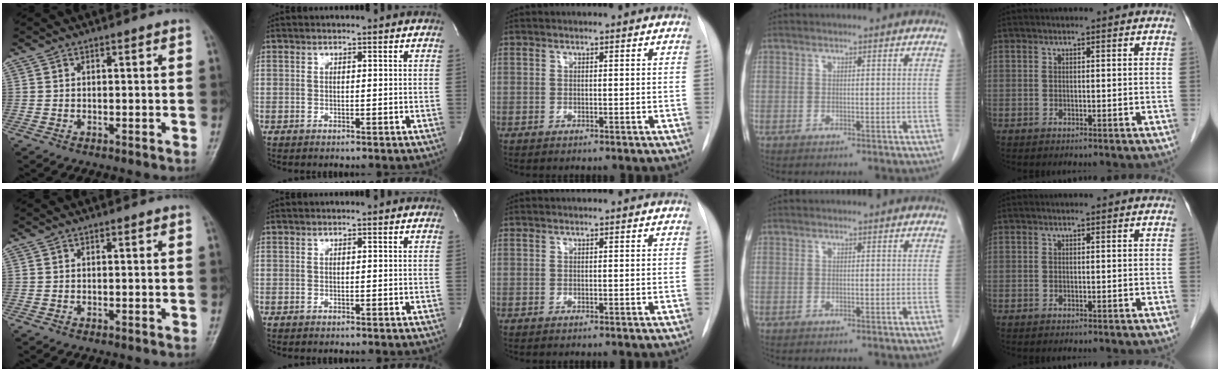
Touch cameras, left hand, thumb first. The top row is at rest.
{}